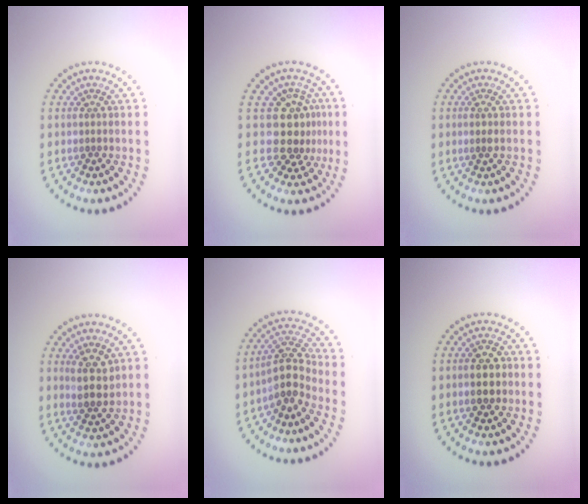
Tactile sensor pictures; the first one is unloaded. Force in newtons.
{"total": 3.7, "press": 3.1, "slide": 2.0}
{"total": 0.8, "press": 0.5, "slide": 0.6}
{"total": 2.8, "press": 2.7, "slide": 0.8}
{"total": 3.8, "press": 3.3, "slide": 2.0}
{"total": 2.8, "press": 2.8, "slide": 0.3}